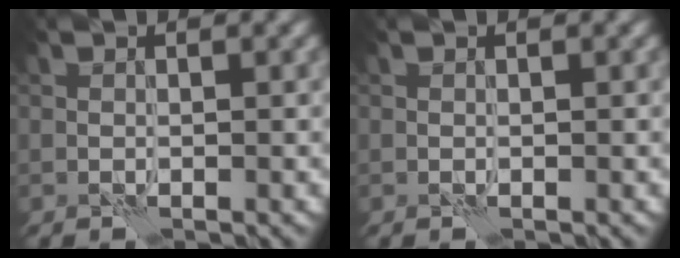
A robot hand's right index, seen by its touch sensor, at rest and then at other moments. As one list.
[{"total": 0.0}]